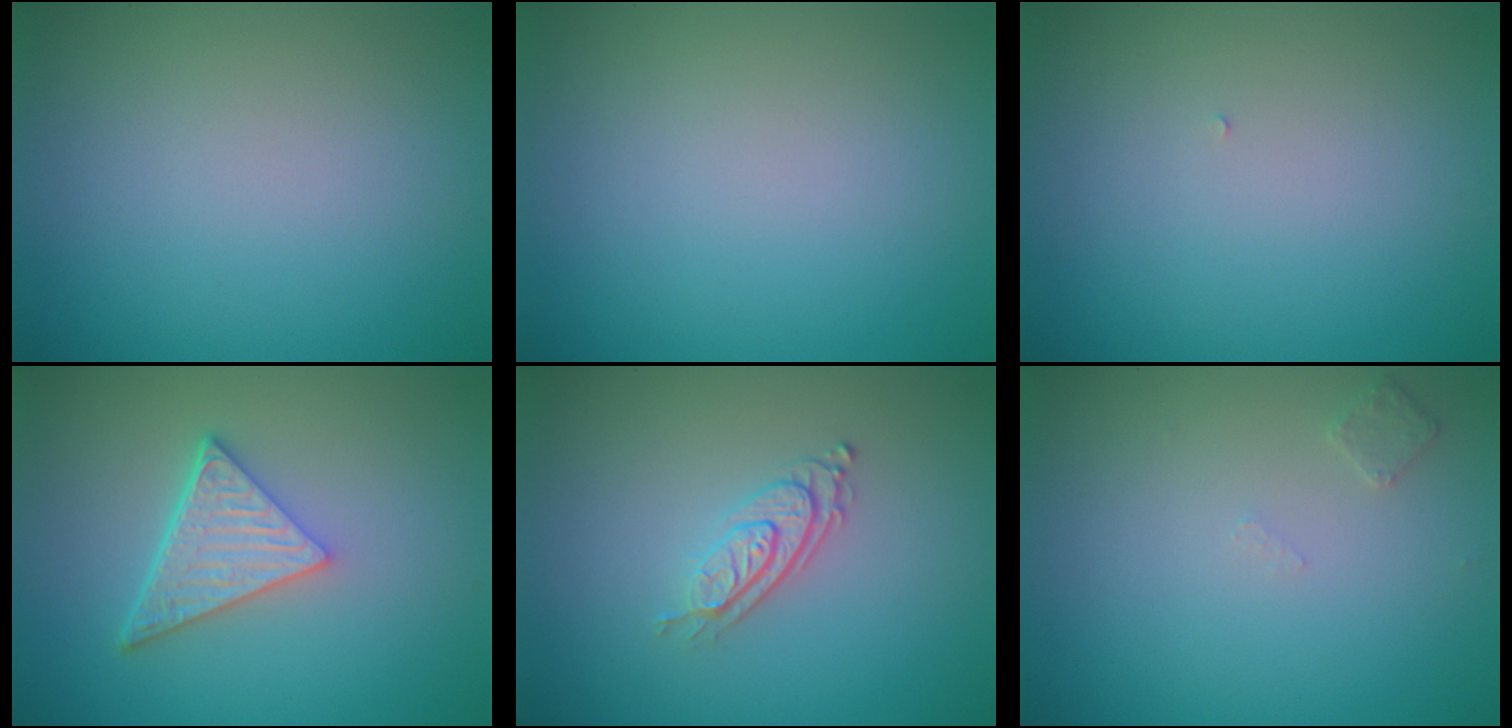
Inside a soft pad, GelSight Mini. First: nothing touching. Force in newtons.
{"total": 0.0}
{"total": 0.0}
{"total": 4.9, "press": 3.5, "slide": 3.5}
{"total": 2.8, "press": 2.0, "slide": 2.0}
{"total": 1.0, "press": 1.0, "slide": 0.1}